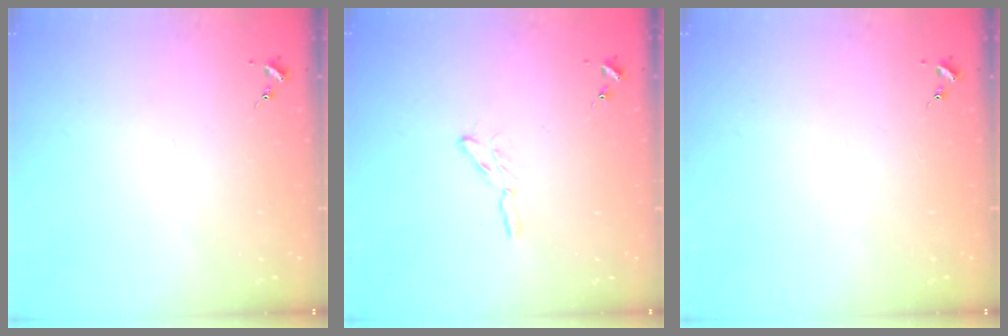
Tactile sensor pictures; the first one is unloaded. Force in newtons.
{"total": 2.9, "press": 2.9, "slide": 0.3}
{"total": 0.0}